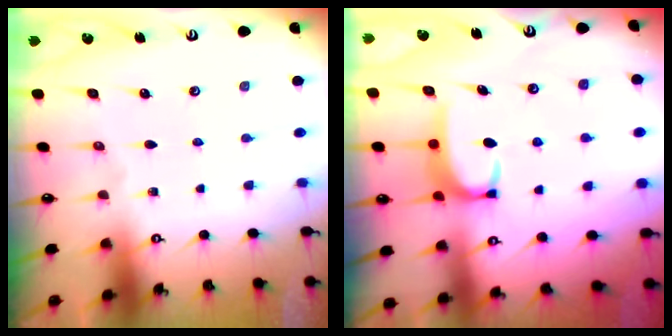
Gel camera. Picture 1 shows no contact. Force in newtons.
{"total": 3.7, "press": 3.6, "slide": 0.5}